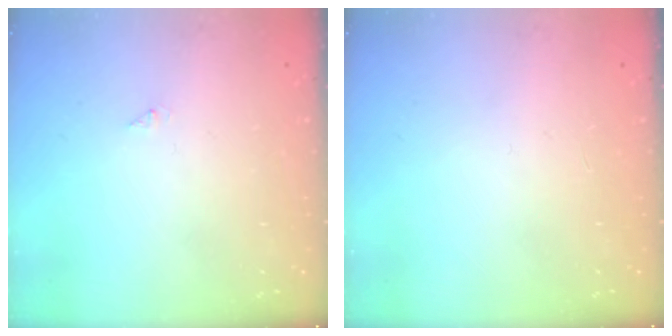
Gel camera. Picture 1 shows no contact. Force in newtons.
{"total": 0.0}